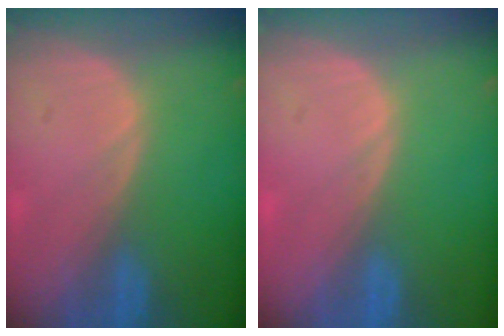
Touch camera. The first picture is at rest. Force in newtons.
{"total": 0.0}